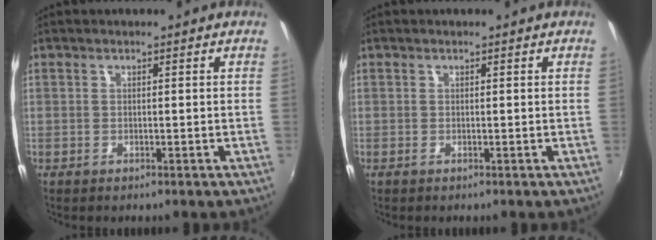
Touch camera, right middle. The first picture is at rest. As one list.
[{"total": 0.0}]